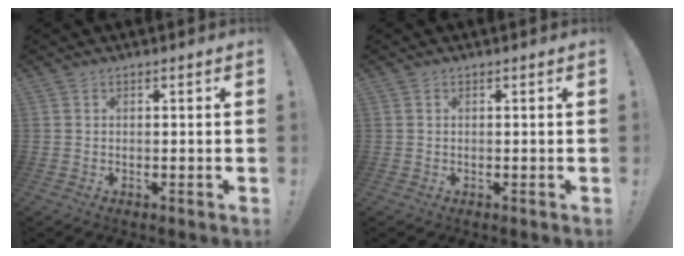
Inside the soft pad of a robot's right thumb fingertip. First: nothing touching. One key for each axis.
{"total": 0.0}